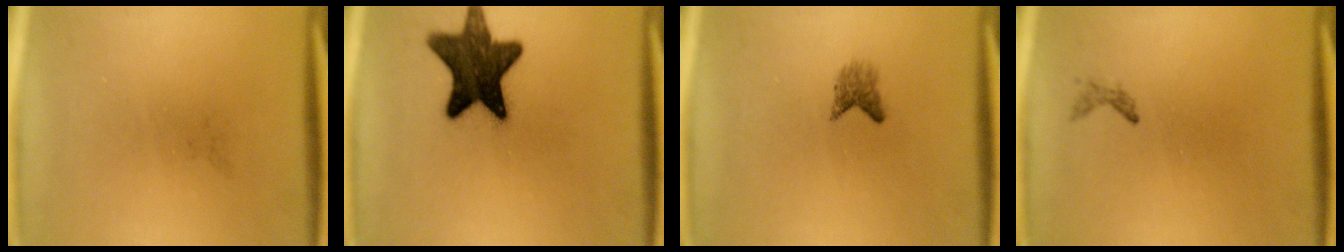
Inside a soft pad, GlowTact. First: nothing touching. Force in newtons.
{"total": 13.7}
{"total": 1.8}
{"total": 0.7}